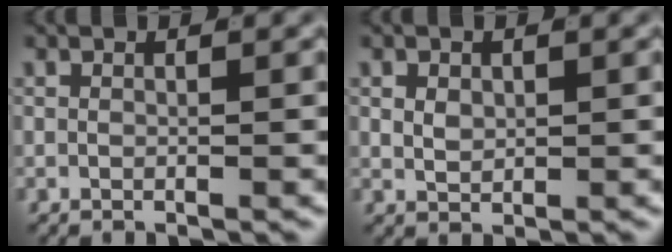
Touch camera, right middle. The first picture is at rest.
{"total": 1.5, "force": [0.3, 1.0, 1.0], "torque": [-0.024, -0.012, 0.018]}